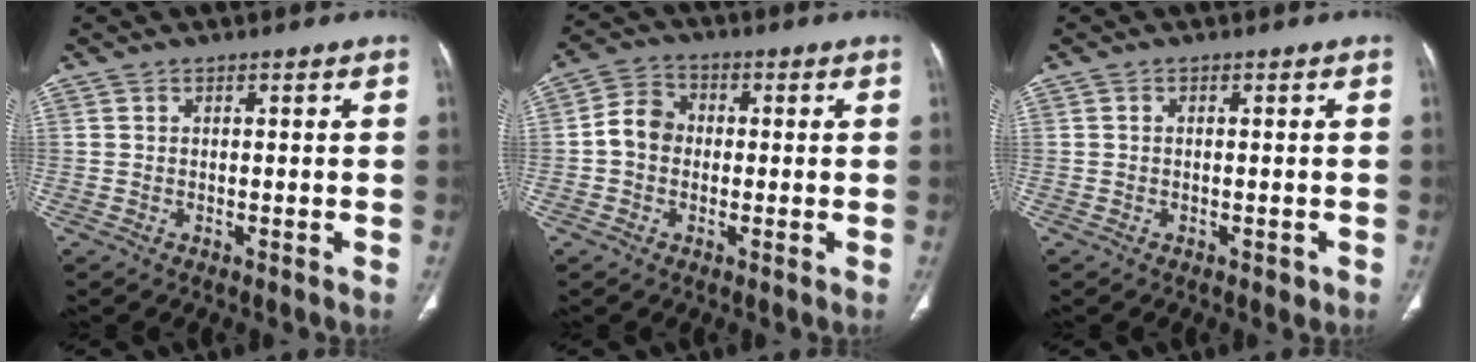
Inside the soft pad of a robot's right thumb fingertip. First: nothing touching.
{"total": 6.0, "force": [-0.5, 5.1, 3.2], "torque": [-0.043, 0.019, -0.020]}
{"total": 1.1, "force": [-0.5, 0.7, 0.7], "torque": [-0.008, 0.000, -0.005]}